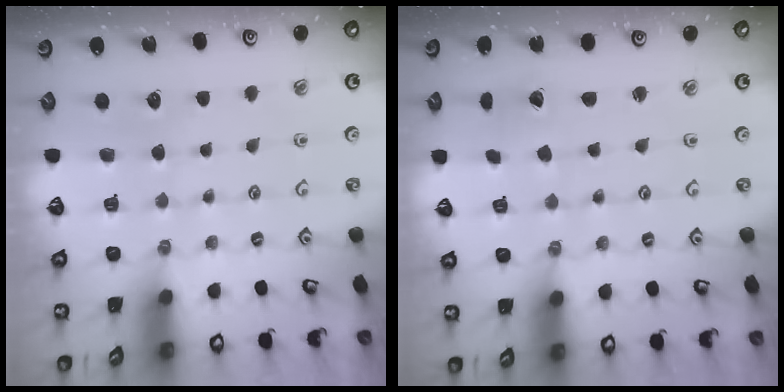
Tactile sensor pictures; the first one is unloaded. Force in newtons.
{"total": 1.8, "press": 1.7, "slide": 0.1}